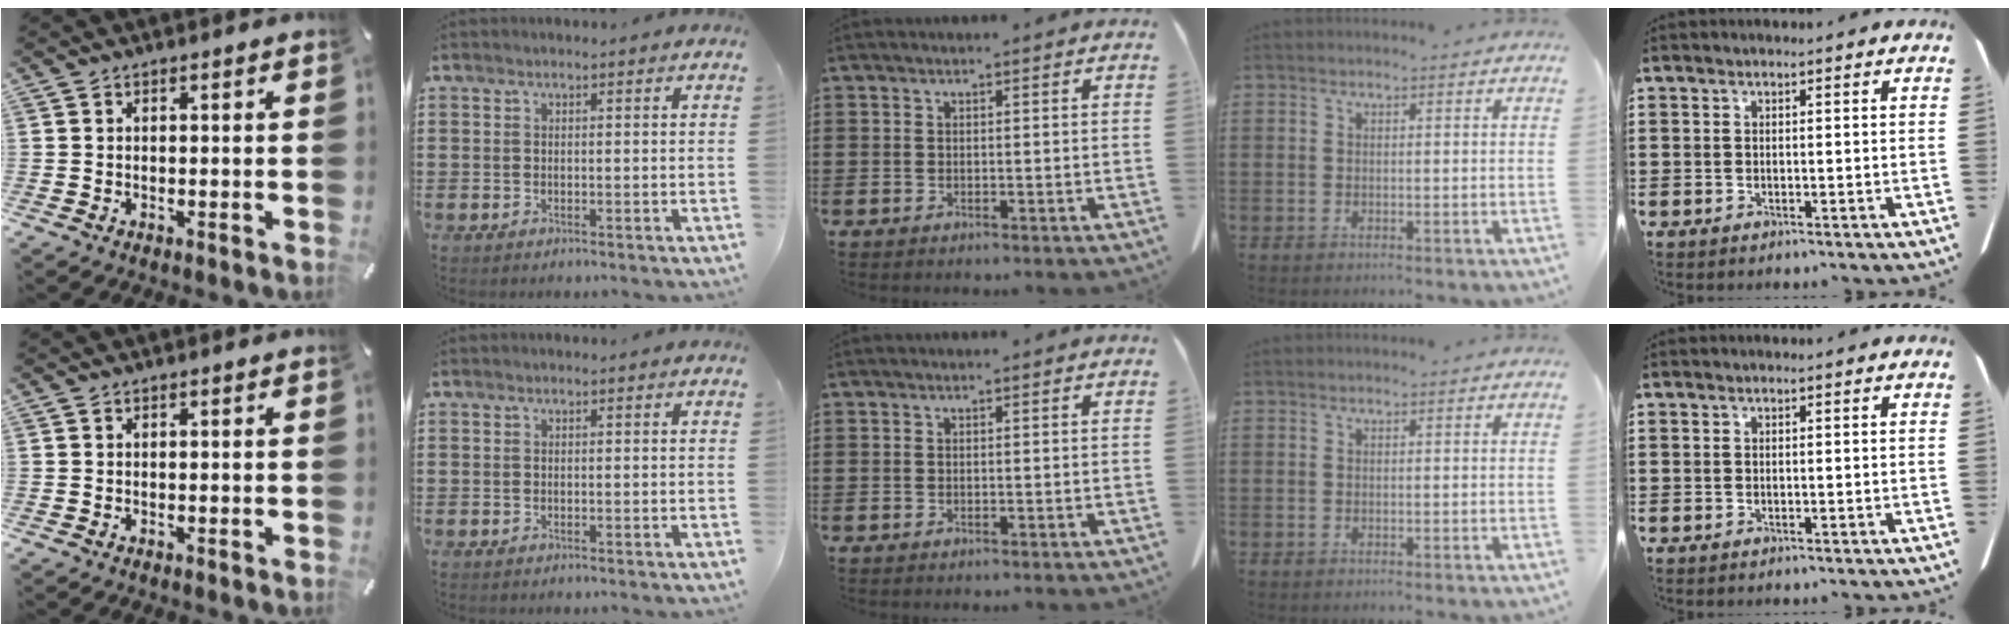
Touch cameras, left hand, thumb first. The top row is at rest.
{}